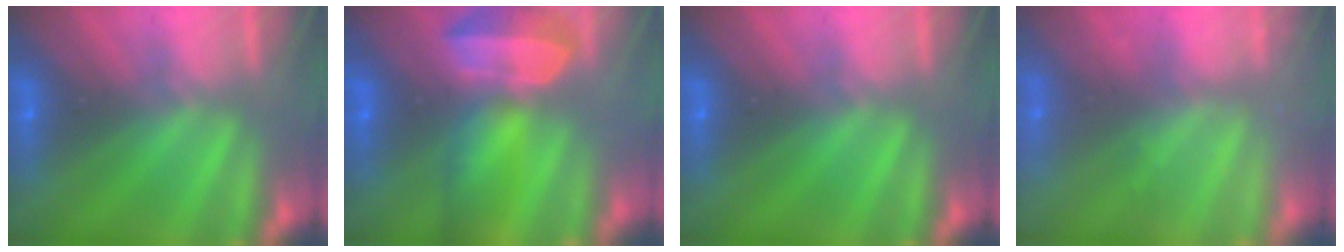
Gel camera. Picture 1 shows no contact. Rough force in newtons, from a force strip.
{"total": 6.9}
{"total": 0.0}
{"total": 2.3}